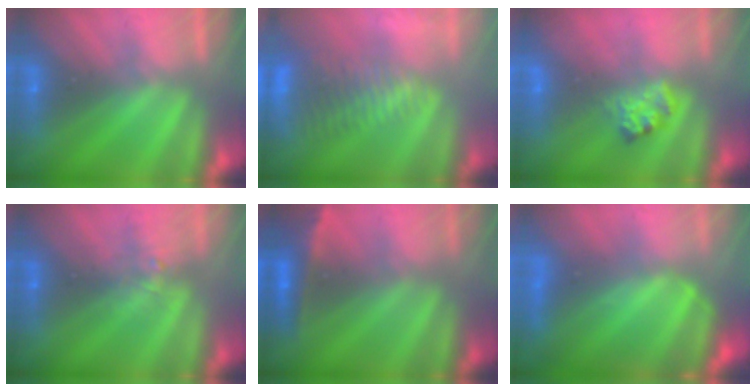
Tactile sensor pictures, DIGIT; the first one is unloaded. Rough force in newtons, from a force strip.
{"total": 4.7}
{"total": 2.4}
{"total": 2.2}
{"total": 2.3}
{"total": 7.2}